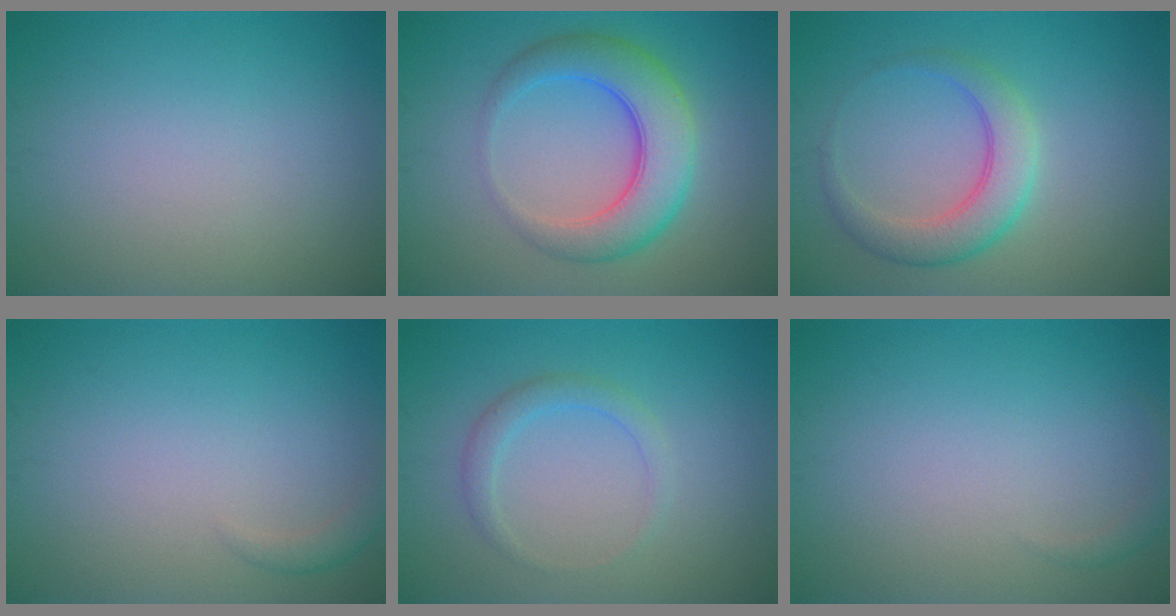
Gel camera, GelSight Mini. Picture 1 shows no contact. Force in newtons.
{"total": 6.4, "press": 6.4, "slide": 0.2}
{"total": 4.0, "press": 4.0, "slide": 0.1}
{"total": 1.1, "press": 1.1, "slide": 0.1}
{"total": 1.8, "press": 1.8, "slide": 0.1}
{"total": 0.9, "press": 0.9, "slide": 0.1}